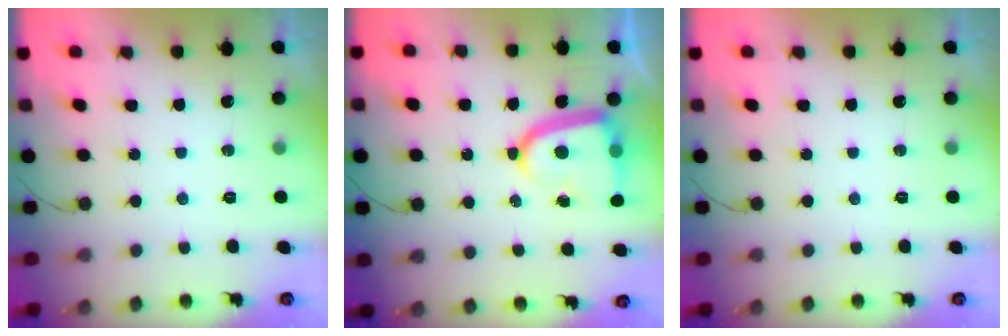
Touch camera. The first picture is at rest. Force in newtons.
{"total": 13.5, "press": 13.5, "slide": 1.2}
{"total": 0.0}